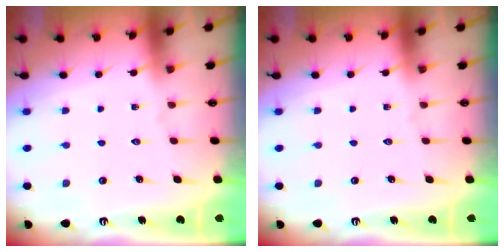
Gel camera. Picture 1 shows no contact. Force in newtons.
{"total": 0.0}